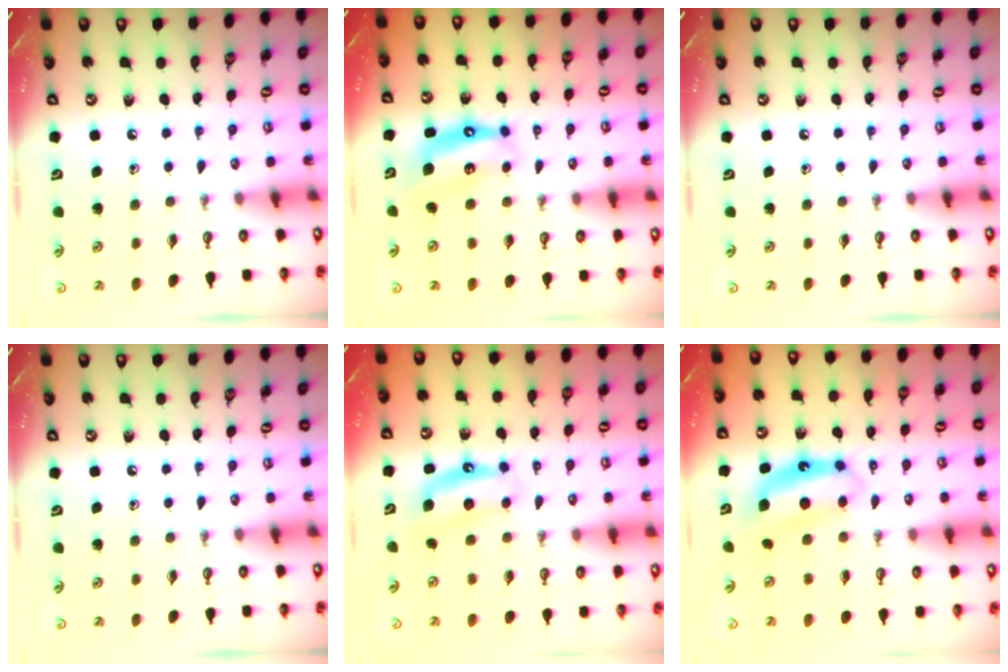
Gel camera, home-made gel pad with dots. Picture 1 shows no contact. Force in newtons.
{"total": 7.3, "press": 7.3, "slide": 0.6}
{"total": 0.0}
{"total": 0.0}
{"total": 6.6, "press": 6.6, "slide": 0.5}
{"total": 6.8, "press": 6.8, "slide": 0.3}